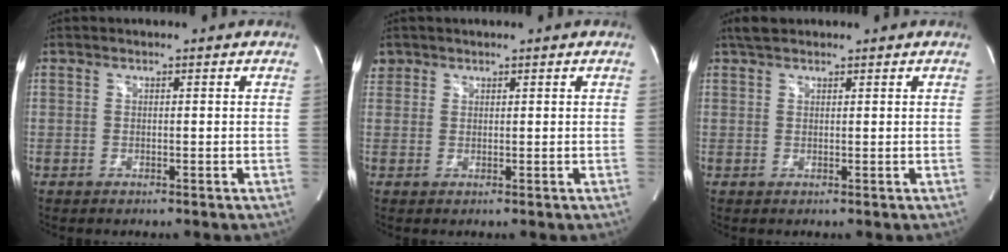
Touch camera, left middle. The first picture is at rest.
{"total": 2.1, "force": [1.3, 1.6, 0.0], "torque": [0.007, 0.010, 0.024]}
{"total": 2.5, "force": [2.1, 1.0, 1.0], "torque": [-0.021, 0.016, 0.037]}